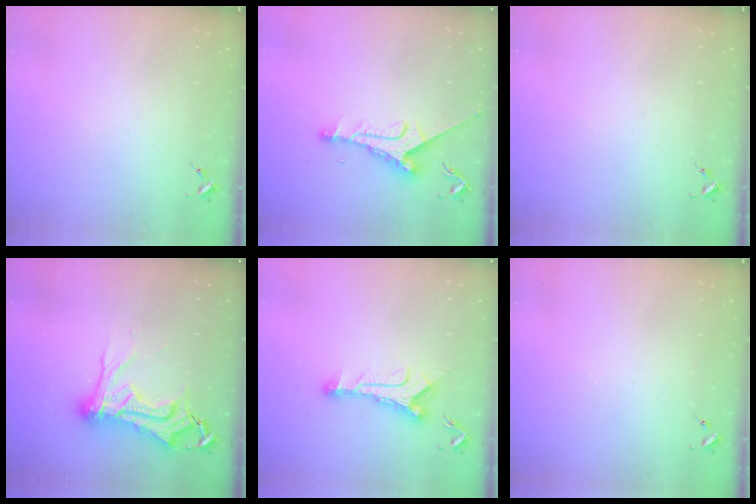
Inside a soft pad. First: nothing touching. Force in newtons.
{"total": 9.9, "press": 9.8, "slide": 0.7}
{"total": 0.0}
{"total": 17.6, "press": 17.6, "slide": 1.8}
{"total": 10.1, "press": 10.1, "slide": 0.5}
{"total": 0.0}